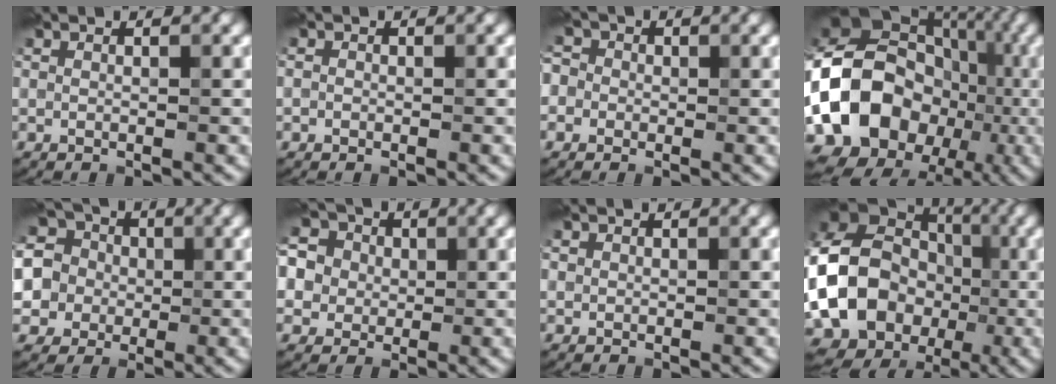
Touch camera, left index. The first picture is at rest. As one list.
[{"total": 0.9, "force": [0.1, 0.8, 0.3], "torque": [0.006, 0.003, -0.007]}, {"total": 4.4, "force": [0.4, 4.0, 1.8], "torque": [-0.025, 0.042, -0.032]}, {"total": 16.7, "force": [-3.6, 13.7, 8.8], "torque": [-0.163, 0.013, -0.069]}, {"total": 10.7, "force": [2.6, 9.5, 4.3], "torque": [-0.117, 0.039, 0.024]}, {"total": 8.4, "force": [1.9, 7.4, 3.6], "torque": [-0.081, 0.042, 0.017]}, {"total": 0.8, "force": [0.3, 0.7, 0.2], "torque": [0.004, 0.004, 0.003]}, {"total": 20.5, "force": [-3.0, 17.9, 9.6], "torque": [-0.211, 0.004, -0.090]}]